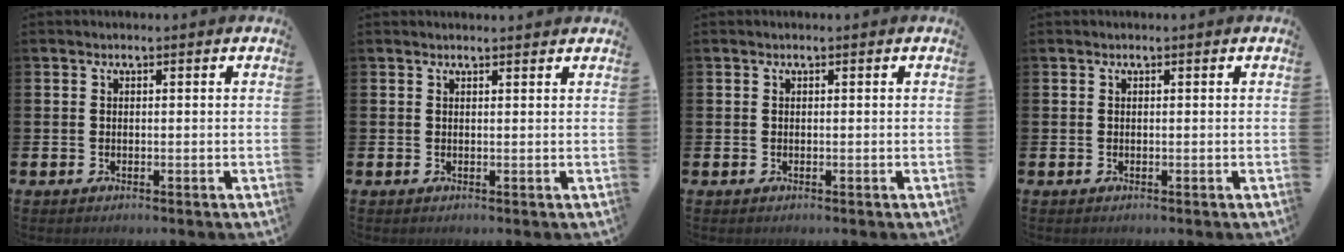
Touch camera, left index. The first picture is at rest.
{"total": 0.6, "force": [0.5, -0.1, -0.1], "torque": [0.016, -0.008, 0.008]}
{"total": 0.0}
{"total": 0.0}